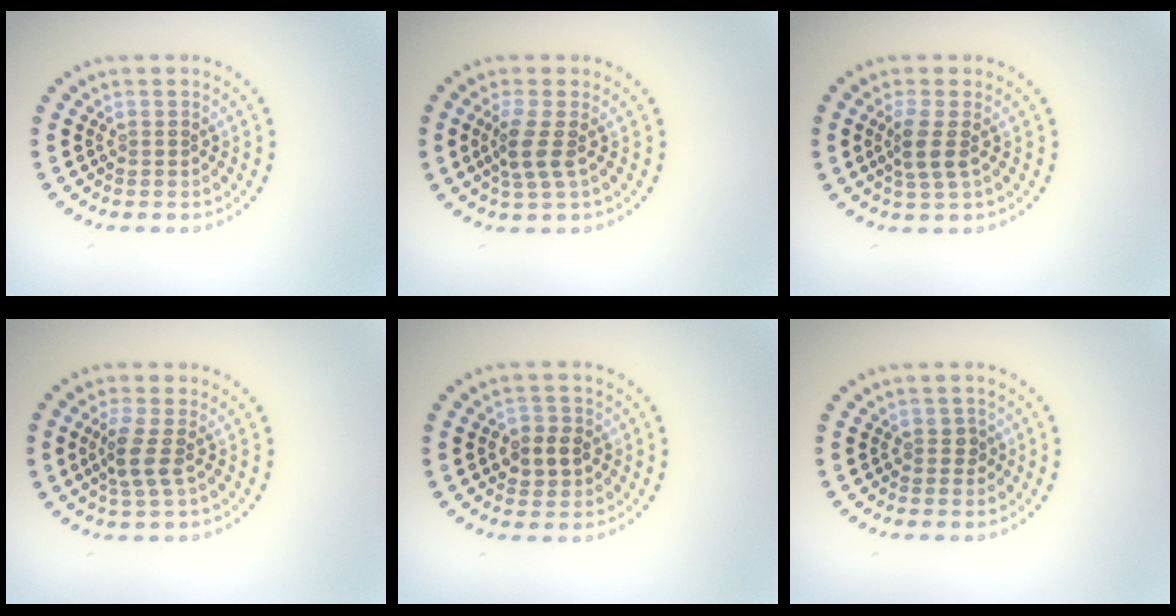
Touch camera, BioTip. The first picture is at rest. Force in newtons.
{"total": 2.5, "press": 2.0, "slide": 1.6}
{"total": 2.3, "press": 1.9, "slide": 1.4}
{"total": 2.5, "press": 2.0, "slide": 1.5}
{"total": 2.8, "press": 2.8, "slide": 0.4}
{"total": 1.0, "press": 0.9, "slide": 0.5}